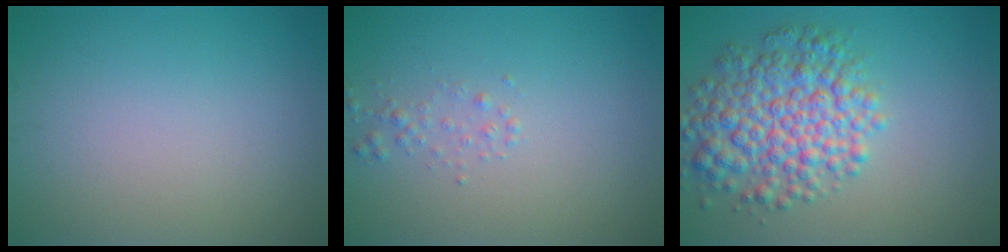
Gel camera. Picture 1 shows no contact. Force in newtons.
{"total": 0.9, "press": 0.9, "slide": 0.0}
{"total": 7.1, "press": 7.1, "slide": 0.2}